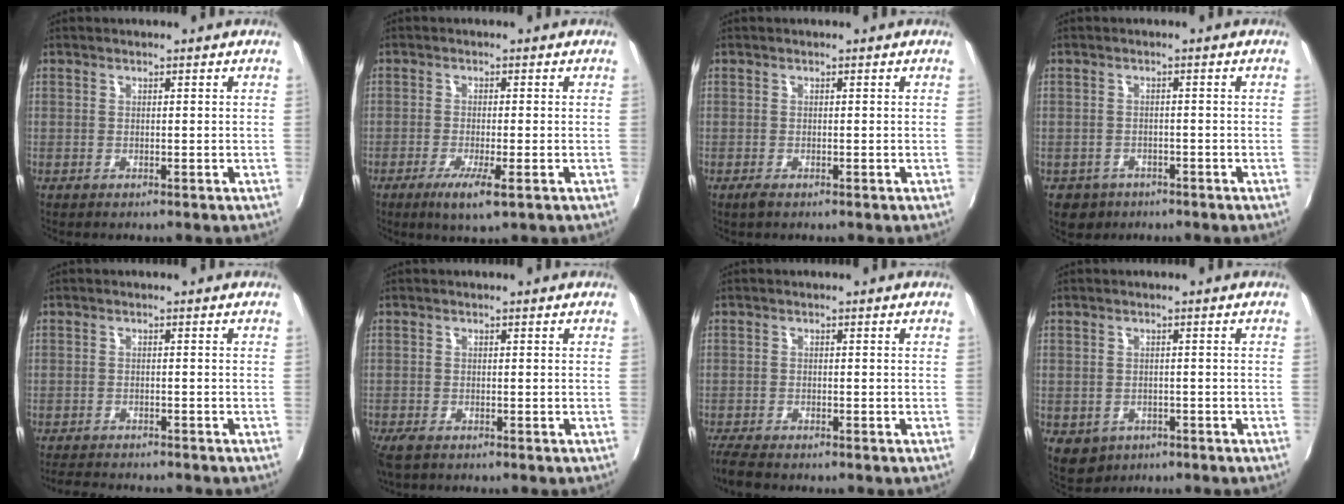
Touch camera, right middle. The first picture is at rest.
{"total": 5.2, "force": [-2.5, 0.2, 4.6], "torque": [-0.096, -0.017, -0.046]}
{"total": 1.1, "force": [-0.7, 0.3, 0.7], "torque": [-0.014, -0.004, -0.014]}
{"total": 4.2, "force": [-2.1, 3.4, 1.2], "torque": [-0.035, -0.004, -0.027]}
{"total": 6.2, "force": [-5.7, 0.8, 2.1], "torque": [-0.060, -0.014, -0.092]}
{"total": 3.9, "force": [-2.7, 1.6, 2.2], "torque": [-0.055, -0.016, -0.051]}
{"total": 3.9, "force": [-3.4, 0.5, 1.8], "torque": [-0.050, -0.021, -0.067]}
{"total": 5.2, "force": [-2.0, 4.2, 2.3], "torque": [-0.051, -0.013, -0.022]}